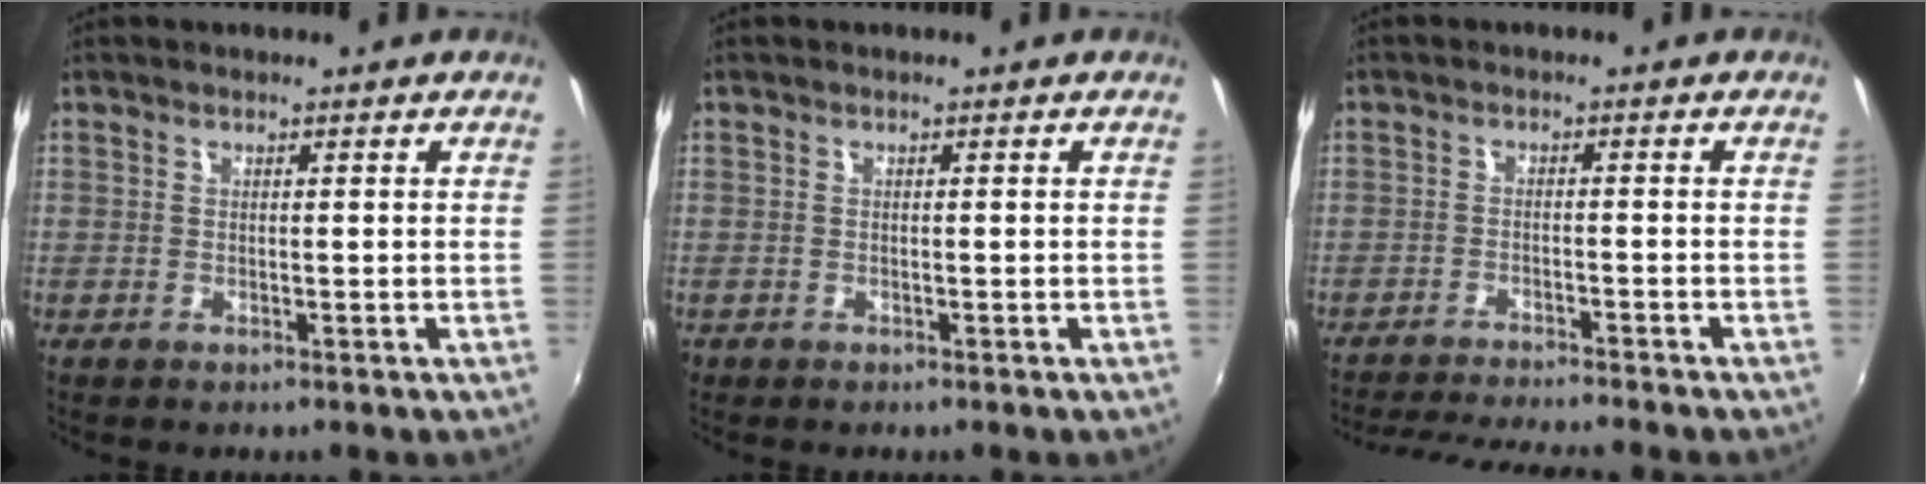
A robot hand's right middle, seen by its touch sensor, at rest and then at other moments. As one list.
[{"total": 0.5, "force": [-0.3, 0.4, 0.0], "torque": [-0.002, -0.003, -0.005]}, {"total": 10.0, "force": [-9.3, 0.1, 3.8], "torque": [-0.087, -0.014, -0.144]}]